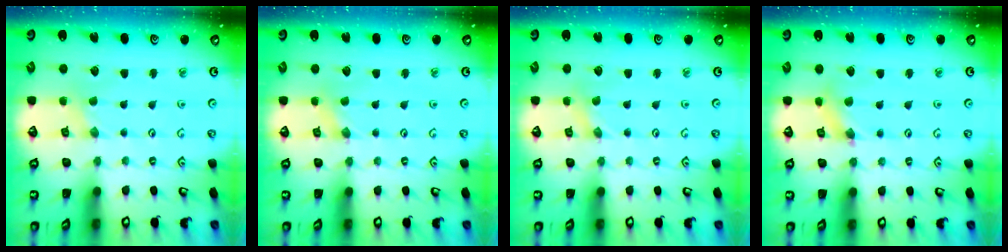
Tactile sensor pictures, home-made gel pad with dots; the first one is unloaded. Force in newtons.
{"total": 0.0}
{"total": 0.0}
{"total": 3.1, "press": 3.0, "slide": 0.4}